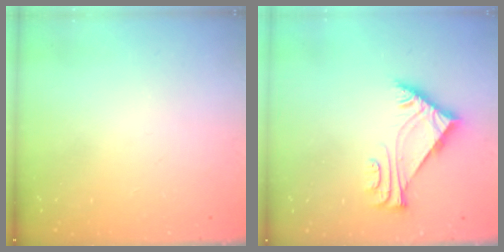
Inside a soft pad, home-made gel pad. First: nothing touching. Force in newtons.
{"total": 6.4, "press": 6.3, "slide": 0.9}